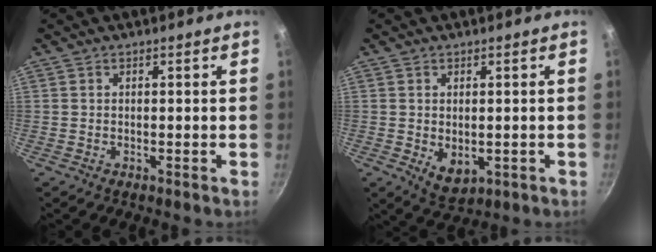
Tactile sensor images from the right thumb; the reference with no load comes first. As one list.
[{"total": 5.0, "force": [-0.4, 3.3, 3.7], "torque": [-0.053, -0.014, 0.003]}]